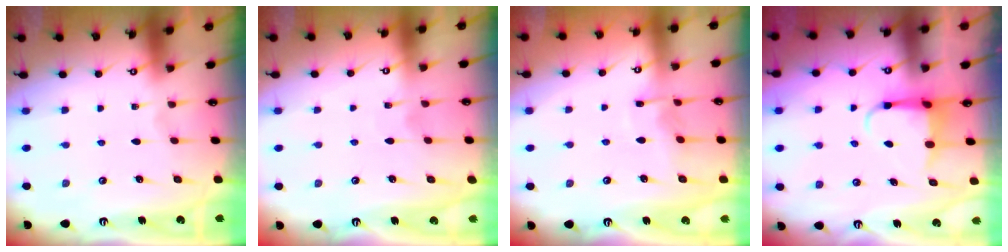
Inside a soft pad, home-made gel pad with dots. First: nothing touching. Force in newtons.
{"total": 4.5, "press": 4.4, "slide": 0.5}
{"total": 5.5, "press": 5.5, "slide": 0.7}
{"total": 4.0, "press": 3.9, "slide": 0.5}